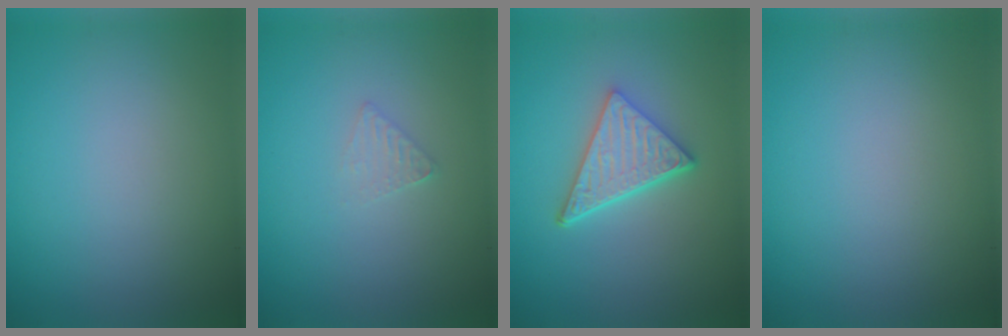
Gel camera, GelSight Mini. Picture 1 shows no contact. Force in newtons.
{"total": 1.0, "press": 1.0, "slide": 0.1}
{"total": 4.9, "press": 3.7, "slide": 3.3}
{"total": 0.0}